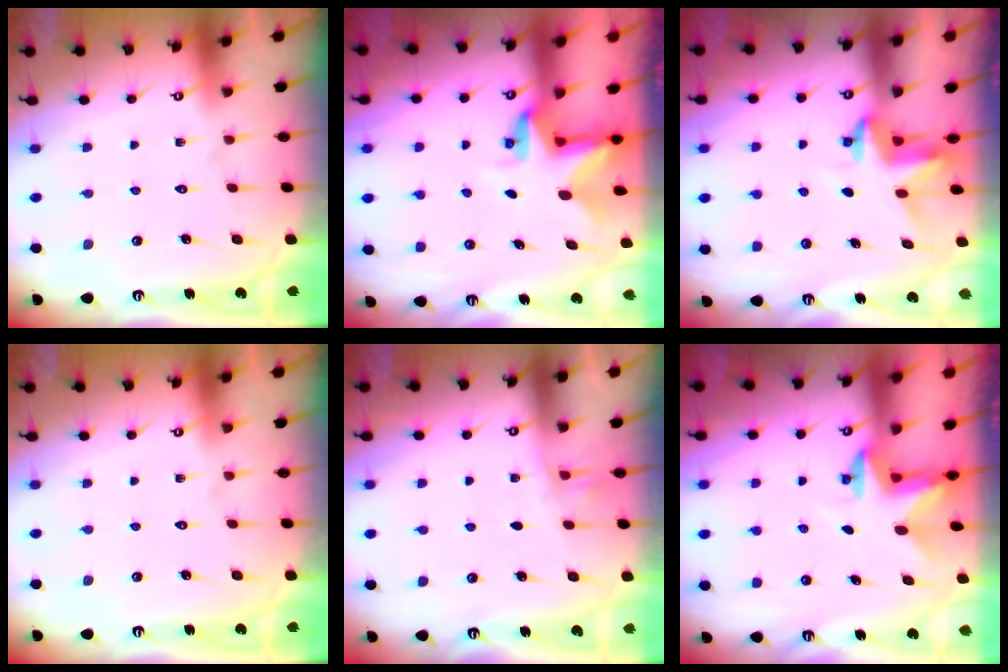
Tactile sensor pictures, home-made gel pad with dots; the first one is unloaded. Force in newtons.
{"total": 3.5, "press": 3.5, "slide": 0.2}
{"total": 3.6, "press": 3.5, "slide": 0.3}
{"total": 0.0}
{"total": 2.9, "press": 2.9, "slide": 0.4}
{"total": 2.6, "press": 2.5, "slide": 0.4}